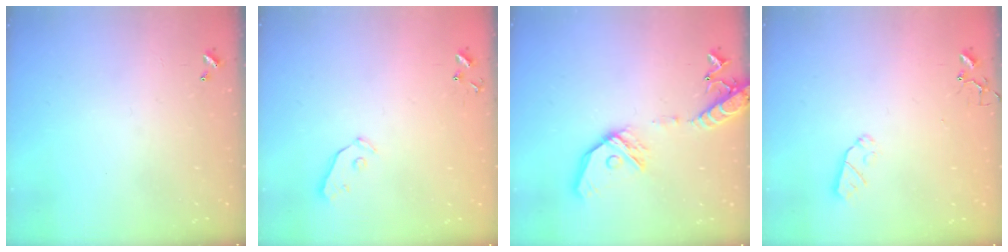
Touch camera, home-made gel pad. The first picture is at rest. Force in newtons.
{"total": 3.8, "press": 3.8, "slide": 0.4}
{"total": 16.3, "press": 16.0, "slide": 3.2}
{"total": 5.5, "press": 5.5, "slide": 0.4}